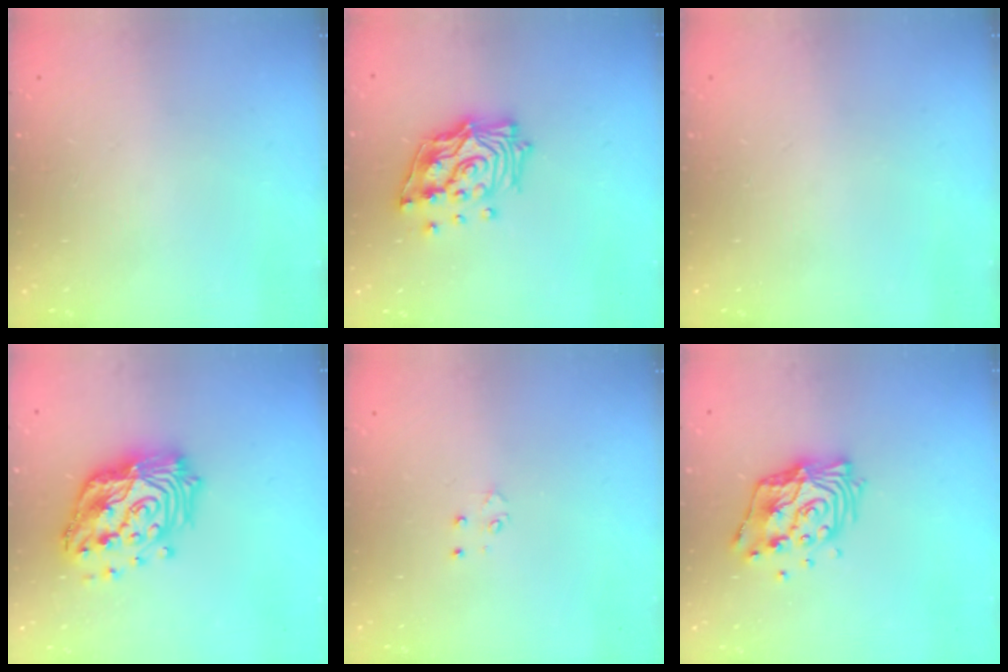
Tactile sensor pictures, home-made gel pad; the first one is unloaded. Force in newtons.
{"total": 17.0, "press": 16.8, "slide": 2.2}
{"total": 0.0}
{"total": 20.6, "press": 20.4, "slide": 2.2}
{"total": 3.1, "press": 3.1, "slide": 0.6}
{"total": 13.7, "press": 13.6, "slide": 1.5}